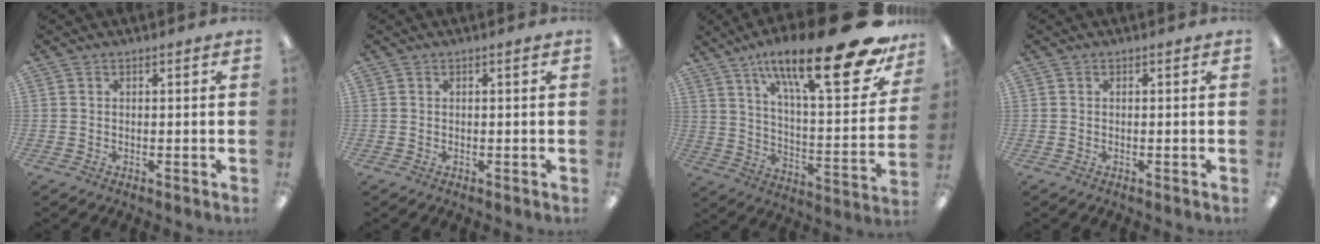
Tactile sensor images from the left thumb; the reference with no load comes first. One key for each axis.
{"total": 0.8, "fx": 0.2, "fy": 0.1, "fz": 0.8, "tx": -0.014, "ty": 0.001, "tz": 0.004}
{"total": 27.9, "fx": 17.0, "fy": 7.3, "fz": 20.9, "tx": -0.312, "ty": -0.107, "tz": 0.269}
{"total": 0.0}